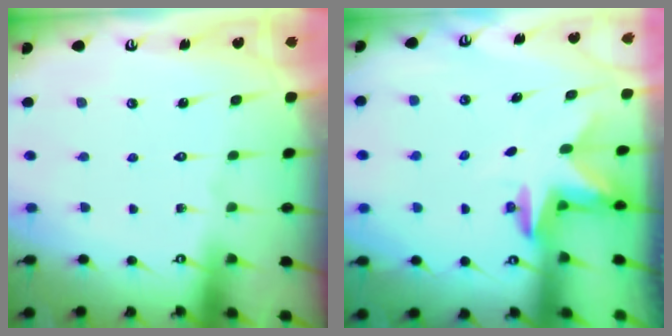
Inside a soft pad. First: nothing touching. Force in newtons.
{"total": 2.4, "press": 2.4, "slide": 0.3}